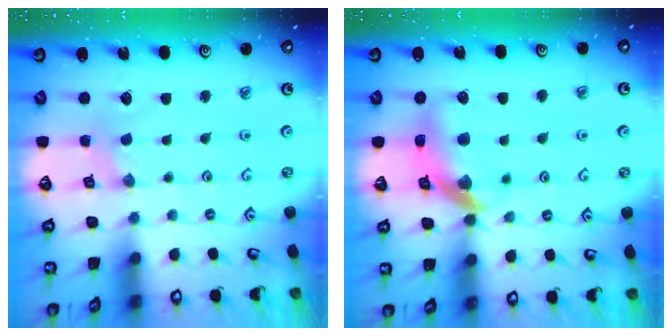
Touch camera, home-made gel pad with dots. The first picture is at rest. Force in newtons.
{"total": 13.8, "press": 13.7, "slide": 1.9}